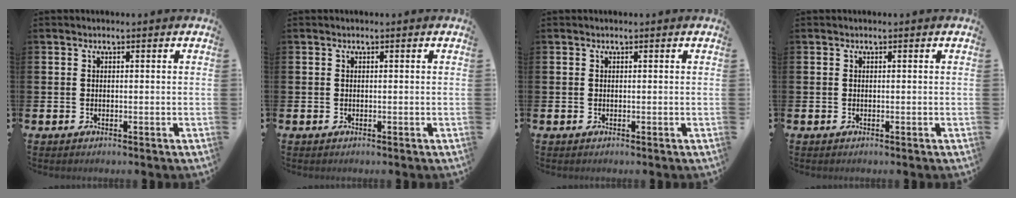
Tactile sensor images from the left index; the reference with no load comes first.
{"total": 0.0}
{"total": 0.0}
{"total": 0.0}